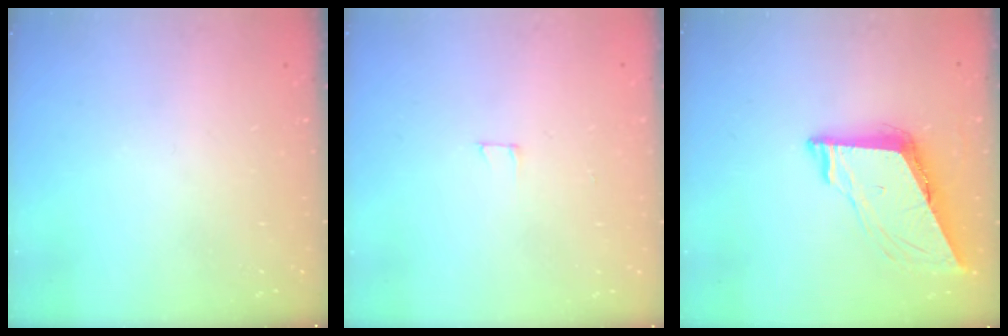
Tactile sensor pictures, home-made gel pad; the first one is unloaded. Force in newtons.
{"total": 2.5, "press": 2.5, "slide": 0.2}
{"total": 8.4, "press": 8.4, "slide": 0.9}